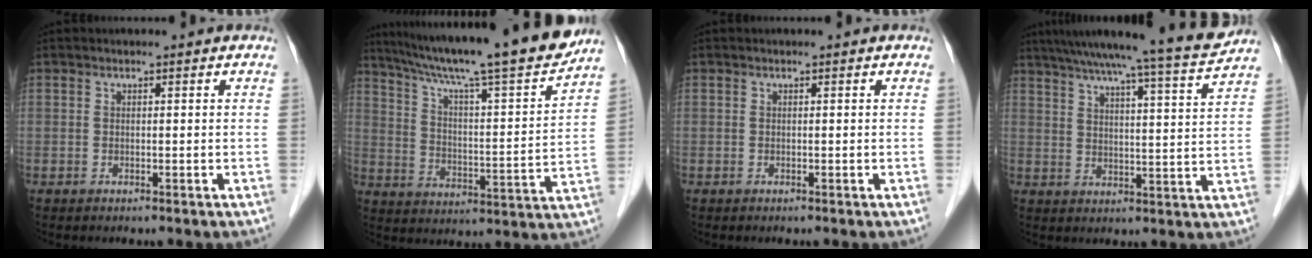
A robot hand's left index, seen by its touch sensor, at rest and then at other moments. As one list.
[{"total": 22.7, "force": [19.5, -0.2, 11.6], "torque": [-0.190, -0.022, 0.290]}, {"total": 0.0}, {"total": 17.2, "force": [15.4, -1.3, 7.4], "torque": [-0.121, -0.026, 0.208]}]